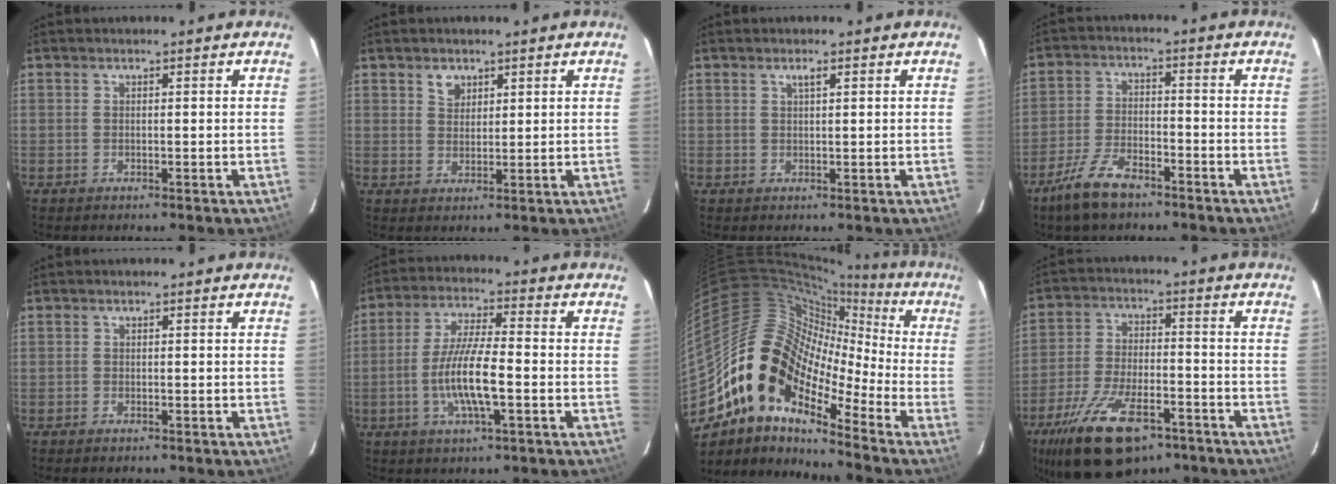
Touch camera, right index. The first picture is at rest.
{"total": 2.9, "force": [1.7, 2.1, 1.0], "torque": [-0.010, 0.008, 0.031]}
{"total": 1.2, "force": [0.7, 0.2, 1.0], "torque": [-0.017, 0.004, 0.011]}
{"total": 8.9, "force": [-6.5, 3.4, 5.0], "torque": [-0.119, -0.002, -0.122]}
{"total": 0.7, "force": [-0.6, 0.4, 0.3], "torque": [-0.004, 0.001, -0.010]}
{"total": 10.6, "force": [-2.8, 1.8, 10.0], "torque": [-0.197, -0.003, -0.055]}
{"total": 15.9, "force": [-8.8, 8.8, 9.9], "torque": [-0.160, 0.011, -0.188]}
{"total": 19.3, "force": [-12.2, 8.7, 12.1], "torque": [-0.248, -0.023, -0.202]}